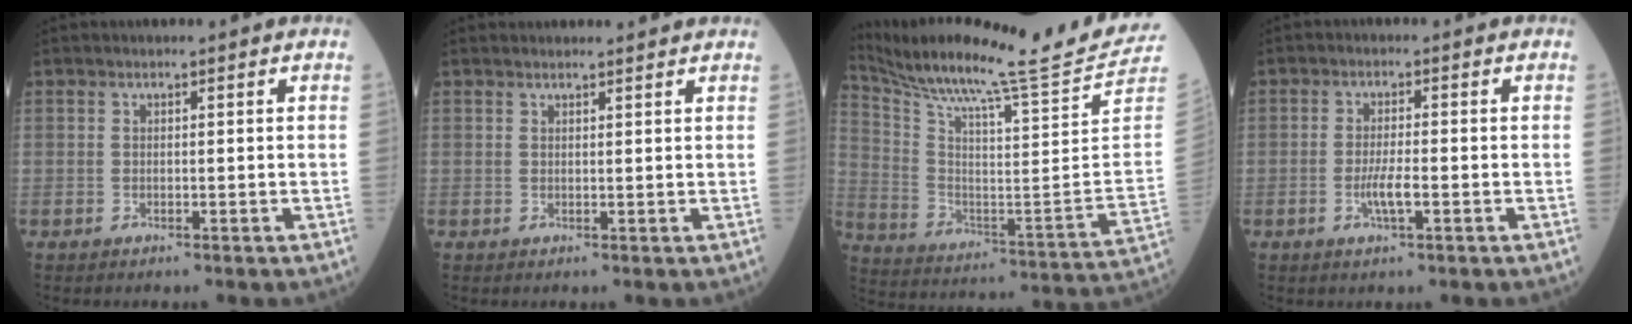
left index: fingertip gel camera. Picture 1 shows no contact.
{"total": 3.2, "force": [3.2, 0.3, 0.5], "torque": [-0.012, 0.013, 0.038]}
{"total": 25.0, "force": [22.4, -3.6, 10.5], "torque": [-0.201, -0.120, 0.335]}
{"total": 3.3, "force": [-1.2, 0.3, 3.1], "torque": [-0.063, -0.006, -0.024]}